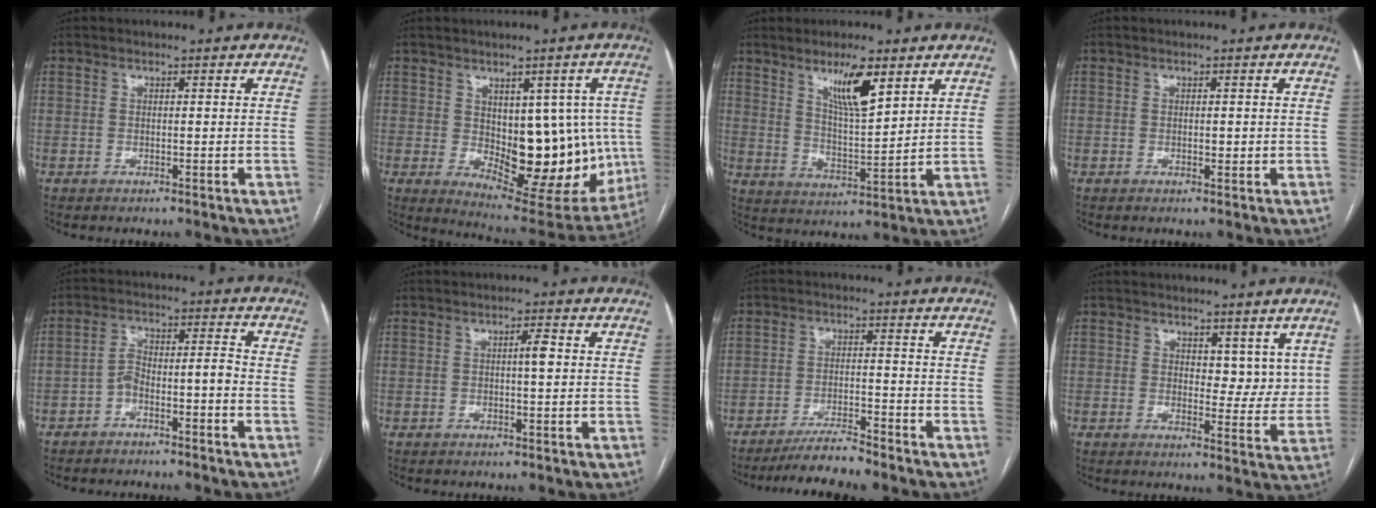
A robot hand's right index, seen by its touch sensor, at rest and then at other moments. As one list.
[{"total": 17.3, "force": [-0.6, 8.5, 15.1], "torque": [-0.192, -0.002, 0.021]}, {"total": 8.5, "force": [5.1, 1.2, 6.8], "torque": [-0.122, -0.010, 0.094]}, {"total": 1.1, "force": [0.1, 0.6, 0.9], "torque": [-0.013, -0.002, 0.003]}, {"total": 5.2, "force": [-2.9, 1.4, 4.1], "torque": [-0.074, 0.033, -0.046]}, {"total": 2.2, "force": [0.2, 0.2, 2.2], "torque": [-0.035, 0.003, 0.003]}, {"total": 5.6, "force": [-5.2, -0.5, 1.8], "torque": [-0.028, -0.016, -0.095]}, {"total": 5.1, "force": [2.9, 2.9, 3.0], "torque": [-0.021, -0.006, 0.041]}]